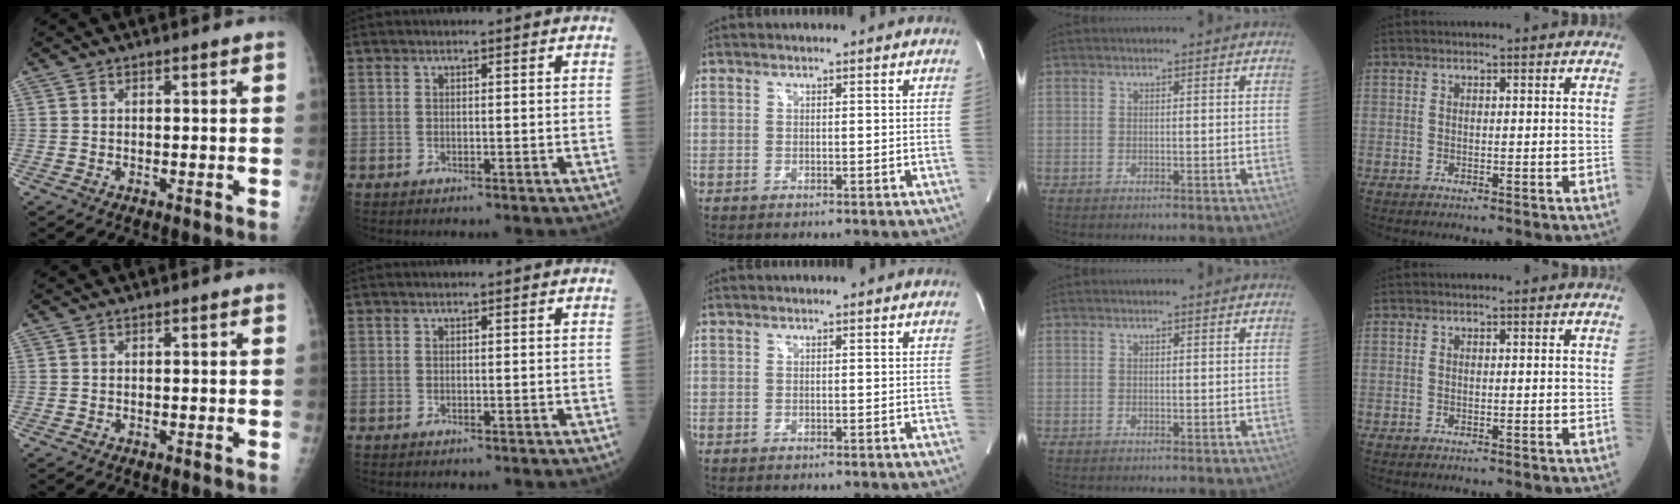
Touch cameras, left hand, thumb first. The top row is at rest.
{}